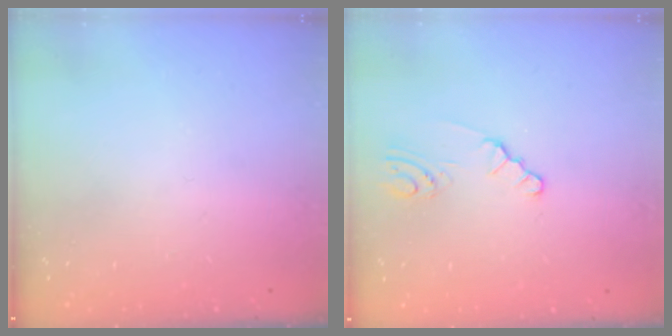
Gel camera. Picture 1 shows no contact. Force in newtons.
{"total": 2.2, "press": 2.2, "slide": 0.3}